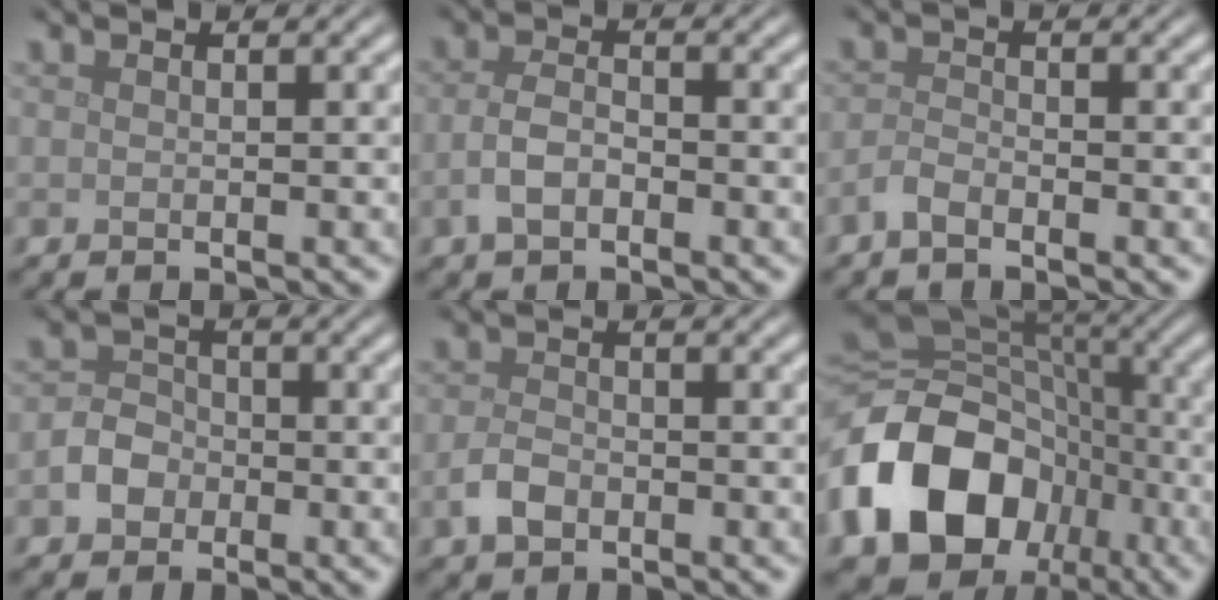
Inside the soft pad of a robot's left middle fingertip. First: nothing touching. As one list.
[{"total": 2.6, "force": [-1.1, 1.4, 1.9], "torque": [-0.041, 0.003, -0.026]}, {"total": 1.6, "force": [-1.2, 0.6, 0.9], "torque": [-0.022, 0.002, -0.030]}, {"total": 2.8, "force": [-1.1, 2.3, 1.2], "torque": [-0.014, 0.004, -0.026]}, {"total": 2.3, "force": [-1.0, 1.5, 1.4], "torque": [-0.028, 0.001, -0.025]}, {"total": 17.8, "force": [-5.7, 13.8, 9.7], "torque": [-0.227, -0.018, -0.108]}]